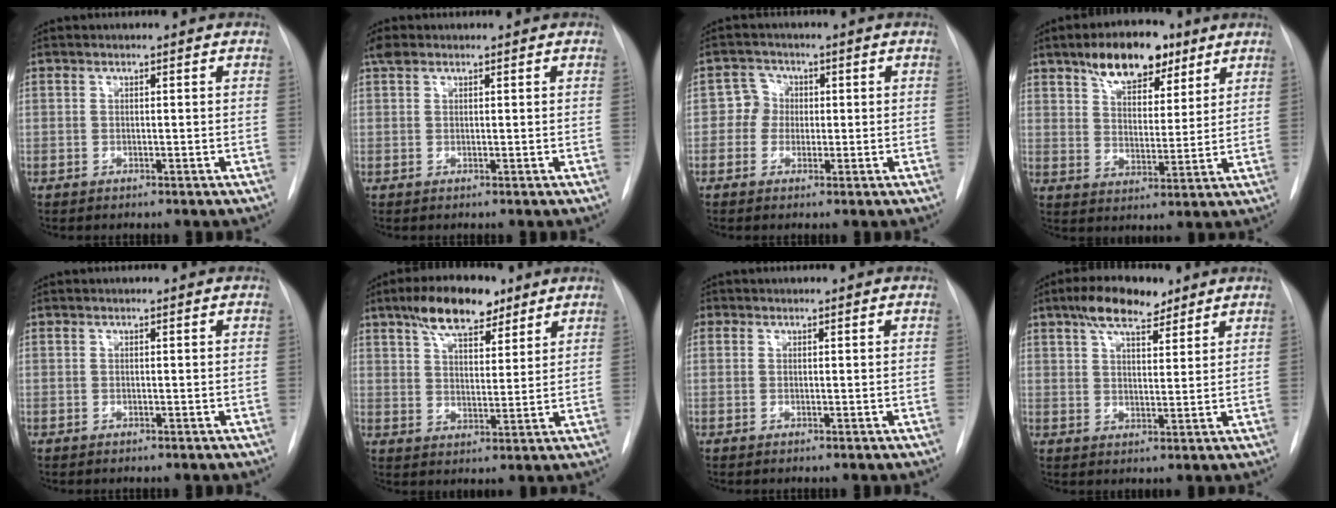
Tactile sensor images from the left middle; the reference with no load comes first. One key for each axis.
{"total": 1.8, "fx": 1.3, "fy": 1.1, "fz": 0.6, "tx": -0.018, "ty": 0.017, "tz": 0.023}
{"total": 2.9, "fx": -0.1, "fy": 2.9, "fz": 0.5, "tx": 0.003, "ty": 0.010, "tz": -0.007}
{"total": 10.7, "fx": 7.0, "fy": 4.9, "fz": 6.4, "tx": -0.103, "ty": 0.012, "tz": 0.118}
{"total": 0.0}
{"total": 10.2, "fx": 7.0, "fy": 3.9, "fz": 6.4, "tx": -0.109, "ty": 0.013, "tz": 0.121}
{"total": 0.9, "fx": 0.4, "fy": 0.8, "fz": 0.2, "tx": 0.004, "ty": 0.003, "tz": 0.004}
{"total": 8.3, "fx": 5.8, "fy": 3.0, "fz": 5.0, "tx": -0.089, "ty": 0.015, "tz": 0.100}